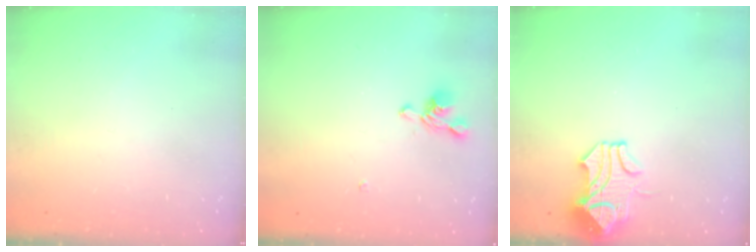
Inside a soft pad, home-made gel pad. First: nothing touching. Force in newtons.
{"total": 3.0, "press": 2.9, "slide": 0.6}
{"total": 1.4, "press": 0.3, "slide": 1.4}